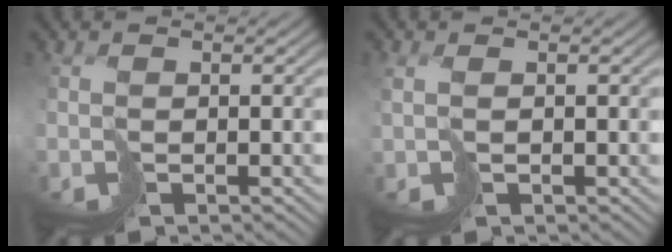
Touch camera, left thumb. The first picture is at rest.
{"total": 1.6, "force": [0.5, 0.9, 1.2], "torque": [-0.036, 0.000, 0.015]}